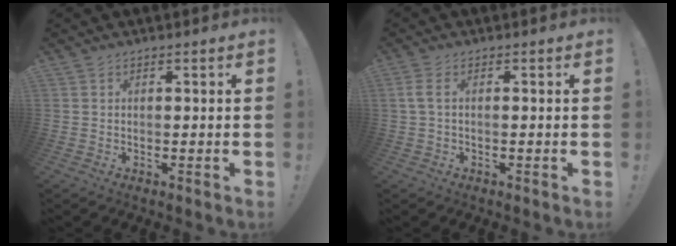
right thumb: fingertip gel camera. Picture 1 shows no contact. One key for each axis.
{"total": 2.5, "fx": 0.1, "fy": 0.6, "fz": 2.4, "tx": -0.051, "ty": 0.000, "tz": 0.001}